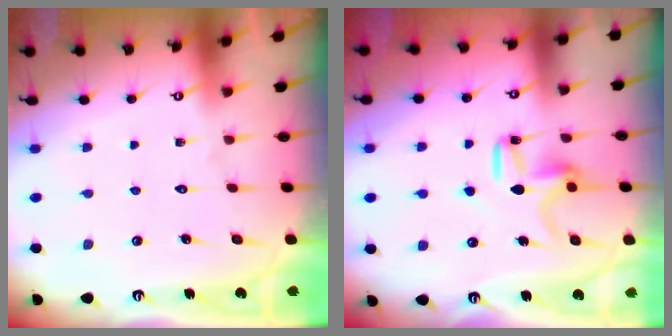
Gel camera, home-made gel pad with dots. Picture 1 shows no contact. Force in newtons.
{"total": 9.9, "press": 9.9, "slide": 0.6}